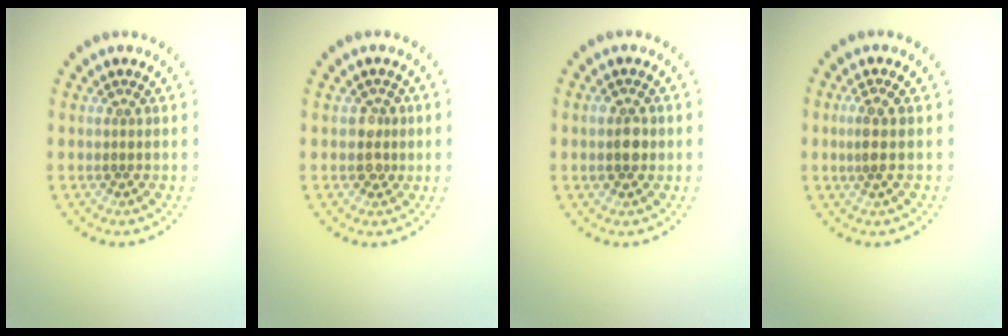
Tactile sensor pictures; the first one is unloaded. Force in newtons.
{"total": 1.7, "press": 1.5, "slide": 0.7}
{"total": 2.3, "press": 2.3, "slide": 0.0}
{"total": 1.8, "press": 1.4, "slide": 1.2}